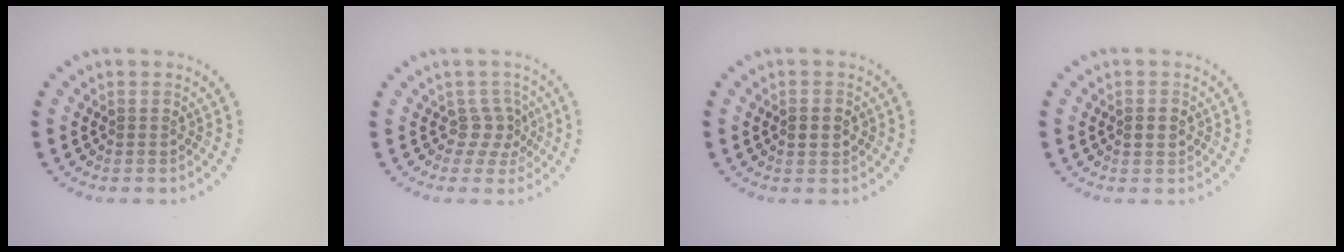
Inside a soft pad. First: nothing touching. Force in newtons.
{"total": 2.1, "press": 1.4, "slide": 1.5}
{"total": 2.1, "press": 2.1, "slide": 0.1}
{"total": 0.9, "press": 0.9, "slide": 0.1}